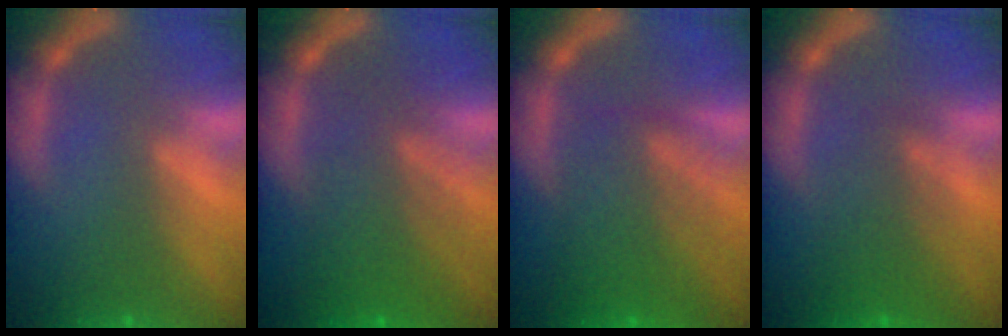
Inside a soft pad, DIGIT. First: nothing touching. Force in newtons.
{"total": 7.1}
{"total": 7.6}
{"total": 4.6}